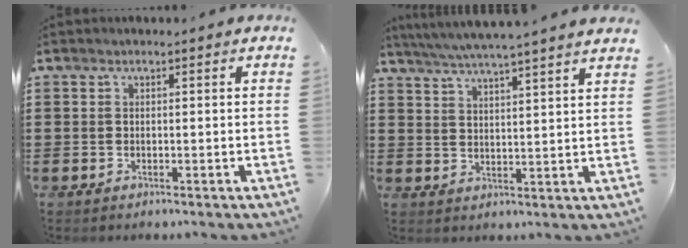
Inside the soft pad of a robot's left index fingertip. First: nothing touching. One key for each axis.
{"total": 4.8, "fx": 4.5, "fy": -0.8, "fz": 1.4, "tx": -0.044, "ty": -0.024, "tz": 0.077}